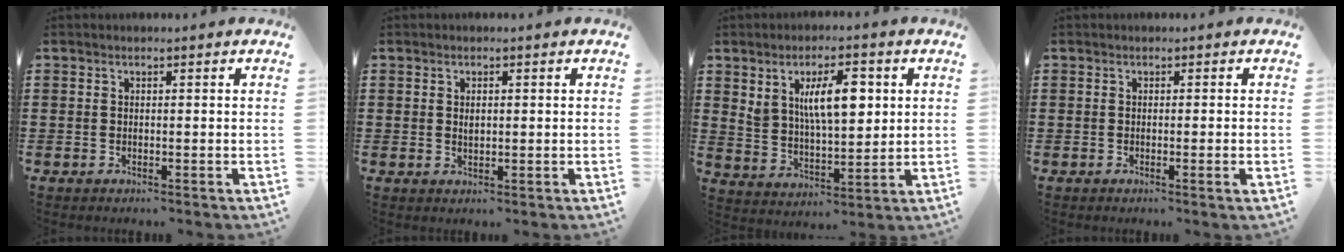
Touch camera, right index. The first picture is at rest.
{"total": 1.4, "force": [0.3, 0.6, 1.2], "torque": [-0.025, 0.003, 0.005]}
{"total": 9.1, "force": [3.1, 3.9, 7.6], "torque": [-0.142, 0.005, 0.052]}
{"total": 1.0, "force": [-0.3, -0.4, 0.8], "torque": [-0.013, -0.008, -0.005]}